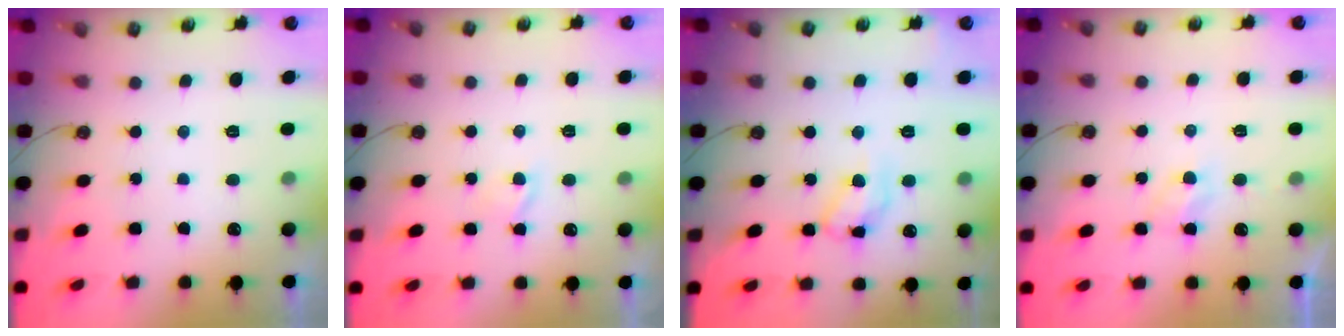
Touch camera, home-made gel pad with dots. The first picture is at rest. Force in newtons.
{"total": 1.4, "press": 1.4, "slide": 0.2}
{"total": 11.6, "press": 11.6, "slide": 0.1}
{"total": 3.4, "press": 3.4, "slide": 0.4}